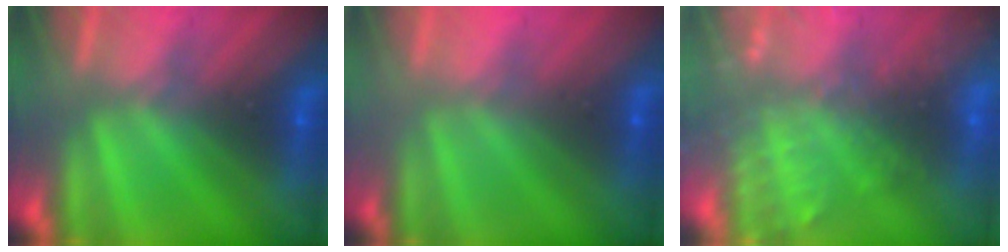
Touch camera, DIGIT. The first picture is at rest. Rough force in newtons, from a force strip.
{"total": 3.2}
{"total": 9.0}